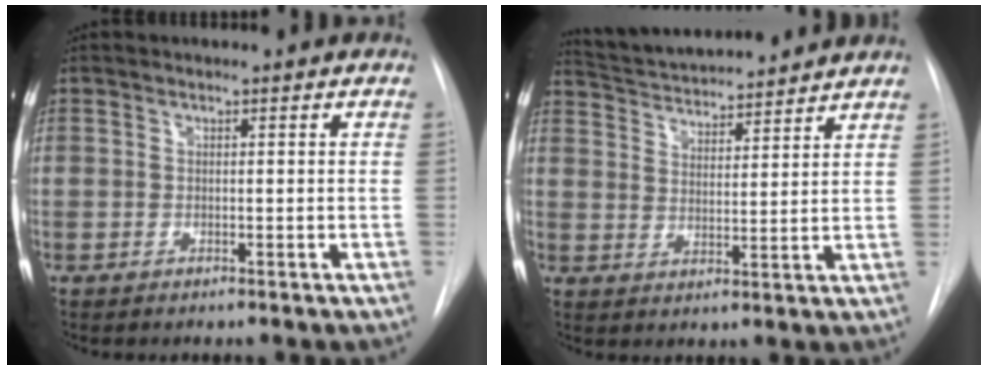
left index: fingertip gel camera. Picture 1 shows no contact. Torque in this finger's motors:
{"motor_torque": [-0.48, -1.24, 0.17, 0.05]}